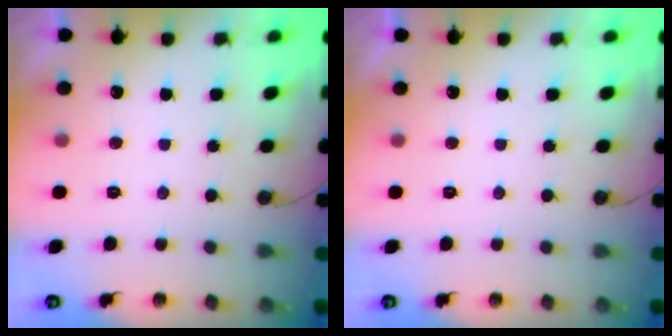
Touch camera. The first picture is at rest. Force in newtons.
{"total": 0.0}